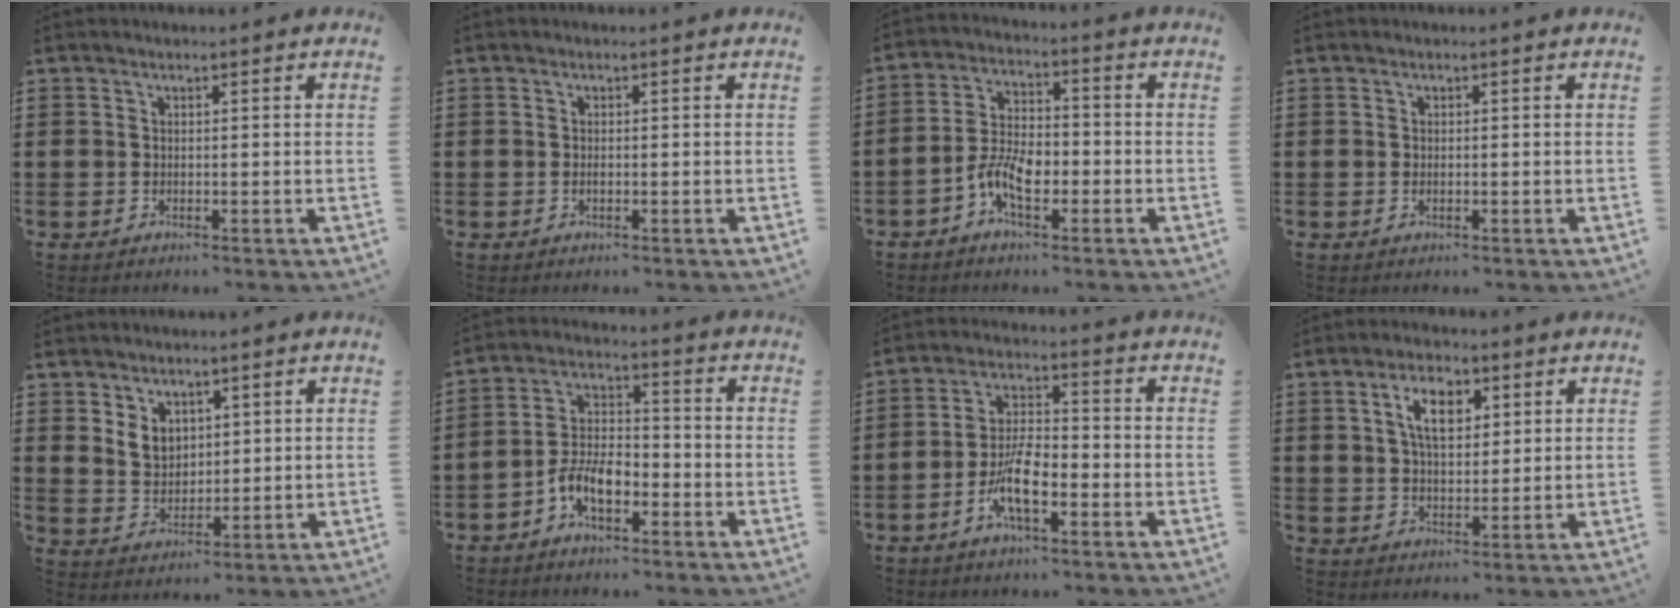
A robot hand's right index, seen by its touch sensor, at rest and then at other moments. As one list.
[{"total": 0.5, "force": [-0.2, 0.0, 0.5], "torque": [-0.012, -0.005, -0.002]}, {"total": 6.9, "force": [-3.1, 3.1, 5.3], "torque": [-0.125, -0.004, -0.062]}, {"total": 0.6, "force": [-0.2, 0.1, 0.6], "torque": [-0.014, -0.006, -0.002]}, {"total": 4.2, "force": [2.4, 3.1, 1.5], "torque": [-0.042, 0.012, 0.046]}, {"total": 6.3, "force": [-3.5, 2.9, 4.4], "torque": [-0.112, 0.001, -0.073]}, {"total": 7.6, "force": [-3.4, 2.5, 6.4], "torque": [-0.138, -0.007, -0.064]}, {"total": 6.0, "force": [2.4, 3.0, 4.6], "torque": [-0.088, 0.005, 0.037]}]